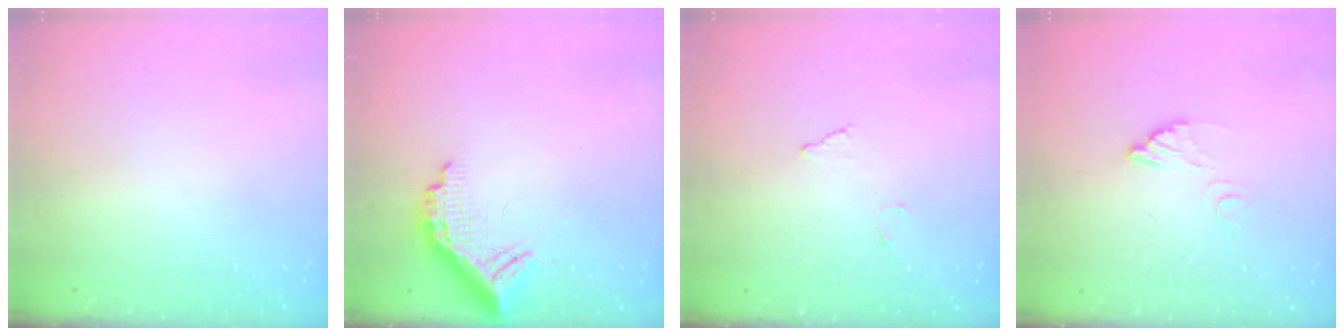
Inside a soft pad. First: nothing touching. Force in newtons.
{"total": 11.0, "press": 11.0, "slide": 0.7}
{"total": 6.3, "press": 6.3, "slide": 0.4}
{"total": 4.4, "press": 4.4, "slide": 0.2}